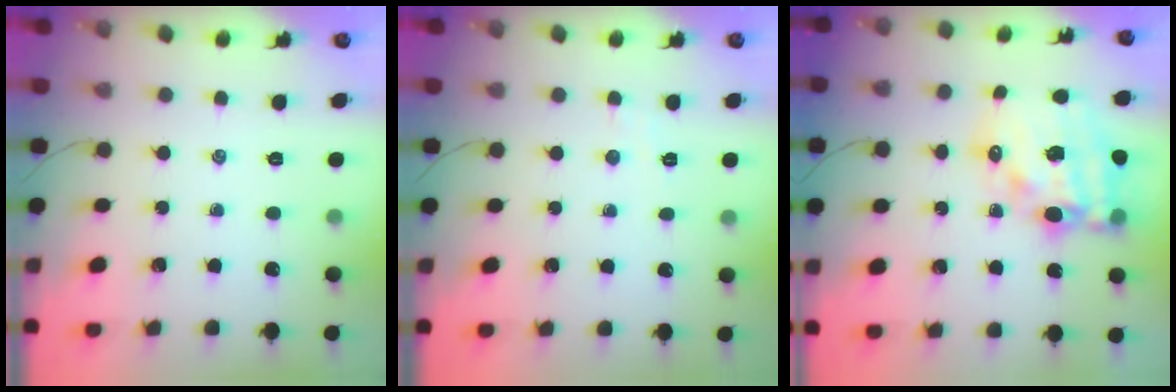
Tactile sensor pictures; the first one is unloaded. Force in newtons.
{"total": 2.6, "press": 2.5, "slide": 0.7}
{"total": 18.4, "press": 18.0, "slide": 3.9}